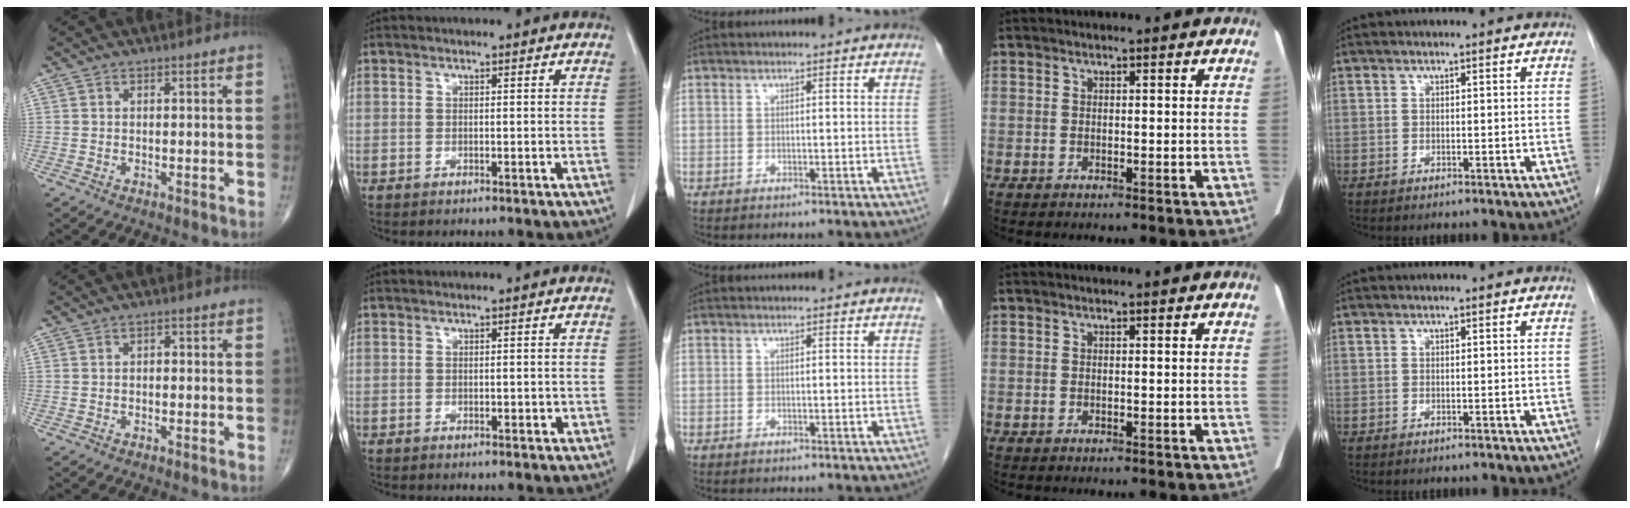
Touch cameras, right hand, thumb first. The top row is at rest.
{"thumb": {"total": 0.9, "force": [-0.1, 0.6, 0.7], "torque": [-0.003, 0.003, -0.005]}, "index": {"total": 1.2, "force": [-0.2, 0.6, 1.0], "torque": [-0.012, 0.000, 0.000]}}